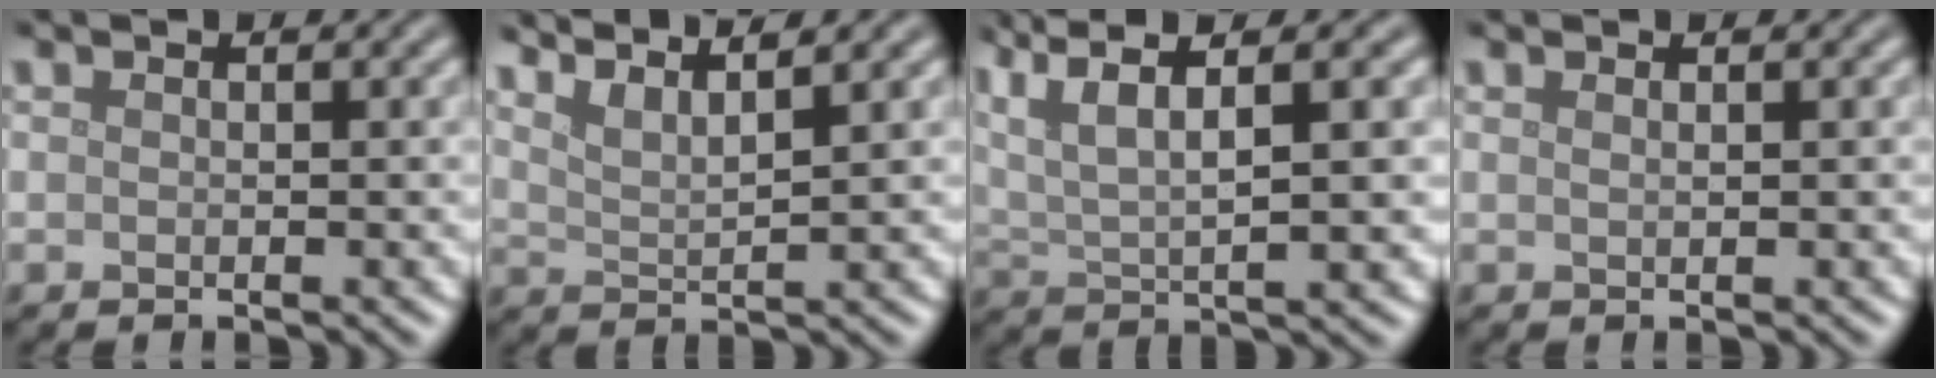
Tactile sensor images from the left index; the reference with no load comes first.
{"total": 4.2, "force": [3.4, 0.8, 2.2], "torque": [-0.030, 0.013, 0.047]}
{"total": 7.8, "force": [4.2, 2.2, 6.2], "torque": [-0.128, 0.017, 0.079]}
{"total": 0.7, "force": [0.4, 0.3, 0.5], "torque": [-0.003, 0.001, 0.004]}